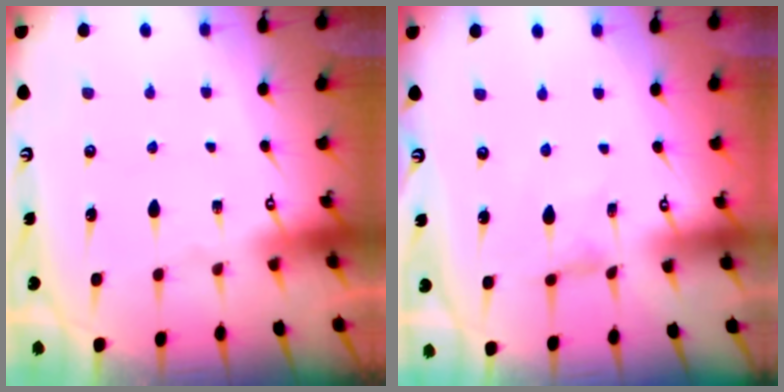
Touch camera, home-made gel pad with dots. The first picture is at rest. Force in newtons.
{"total": 0.0}